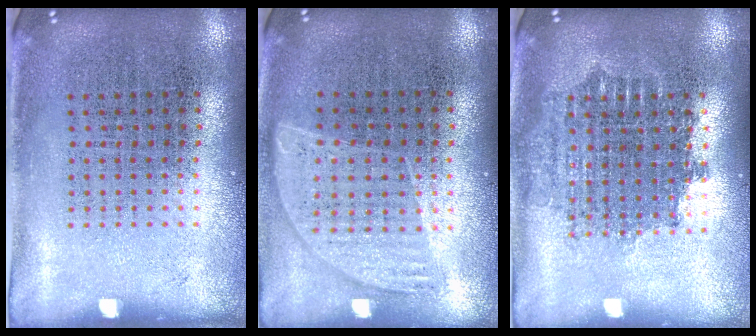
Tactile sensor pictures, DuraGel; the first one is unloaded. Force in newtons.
{"total": 0.9, "press": 0.8, "slide": 0.4}
{"total": 1.6, "press": 1.3, "slide": 1.0}